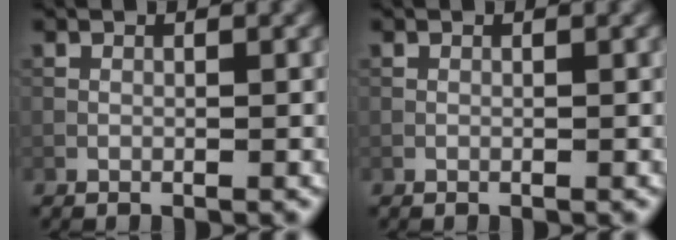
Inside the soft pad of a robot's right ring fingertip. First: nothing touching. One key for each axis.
{"total": 0.0}